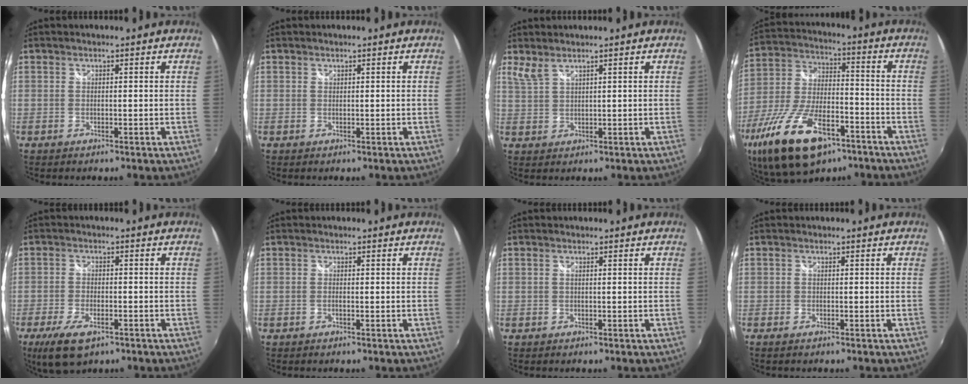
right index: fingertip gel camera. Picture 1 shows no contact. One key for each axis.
{"total": 0.0}
{"total": 2.5, "fx": 2.0, "fy": 0.3, "fz": 1.4, "tx": -0.032, "ty": 0.000, "tz": 0.042}
{"total": 22.1, "fx": -13.0, "fy": 9.9, "fz": 14.8, "tx": -0.307, "ty": -0.034, "tz": -0.222}
{"total": 8.8, "fx": -5.2, "fy": 3.8, "fz": 6.0, "tx": -0.144, "ty": -0.025, "tz": -0.091}
{"total": 0.7, "fx": -0.2, "fy": 0.0, "fz": 0.7, "tx": -0.016, "ty": 0.001, "tz": -0.005}
{"total": 0.0}
{"total": 0.9, "fx": -0.7, "fy": 0.4, "fz": 0.2, "tx": -0.006, "ty": -0.006, "tz": -0.013}